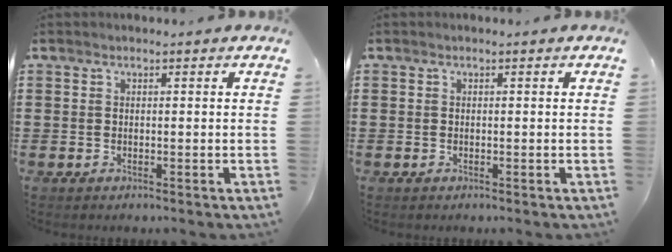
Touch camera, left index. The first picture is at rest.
{"total": 0.0}